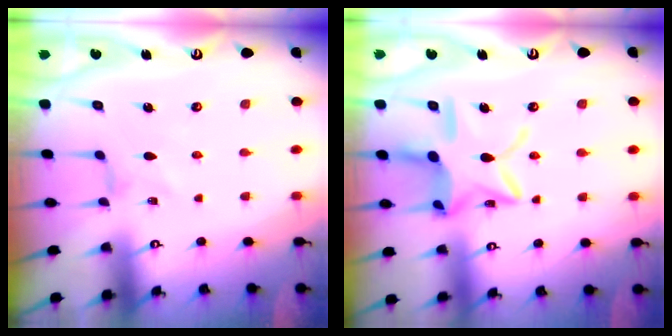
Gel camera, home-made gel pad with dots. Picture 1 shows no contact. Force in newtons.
{"total": 15.7, "press": 15.6, "slide": 1.3}